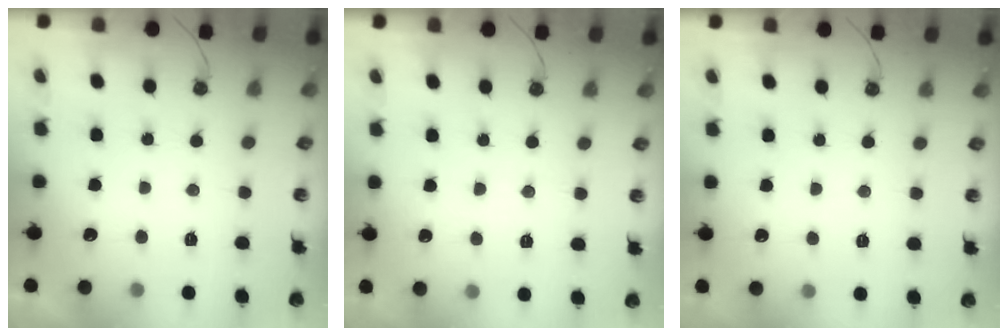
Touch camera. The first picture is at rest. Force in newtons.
{"total": 5.5, "press": 5.5, "slide": 0.8}
{"total": 2.8, "press": 2.8, "slide": 0.5}